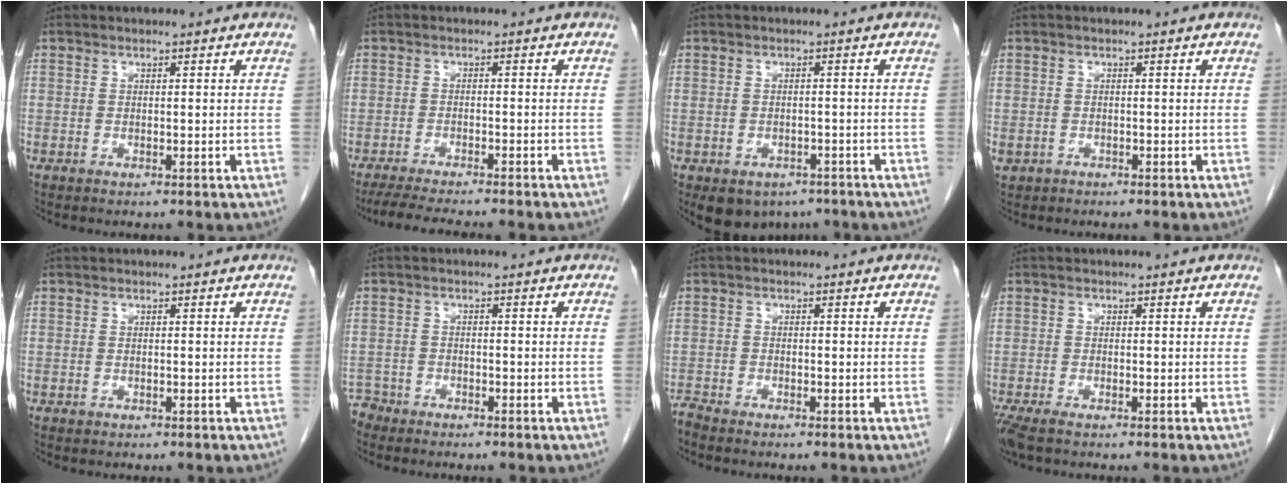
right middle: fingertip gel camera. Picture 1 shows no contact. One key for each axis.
{"total": 8.1, "fx": -7.0, "fy": 0.0, "fz": 3.9, "tx": -0.052, "ty": -0.018, "tz": -0.110}
{"total": 6.1, "fx": -4.2, "fy": 4.0, "fz": 1.9, "tx": -0.023, "ty": 0.005, "tz": -0.051}
{"total": 2.4, "fx": -1.1, "fy": 2.0, "fz": 0.6, "tx": -0.010, "ty": 0.001, "tz": -0.013}
{"total": 0.0}
{"total": 2.4, "fx": -2.3, "fy": 0.7, "fz": -0.7, "tx": 0.017, "ty": -0.002, "tz": -0.045}
{"total": 1.3, "fx": -1.3, "fy": -0.2, "fz": 0.0, "tx": 0.002, "ty": -0.005, "tz": -0.025}
{"total": 2.3, "fx": -1.7, "fy": 0.4, "fz": 1.5, "tx": -0.032, "ty": -0.010, "tz": -0.034}